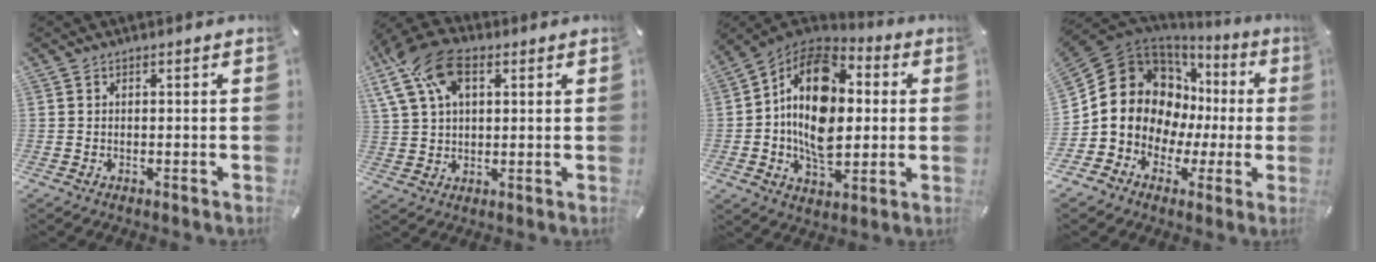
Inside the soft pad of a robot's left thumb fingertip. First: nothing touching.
{"total": 14.2, "force": [5.5, 8.8, 9.7], "torque": [-0.224, -0.001, 0.101]}
{"total": 18.6, "force": [0.9, 12.7, 13.5], "torque": [-0.252, -0.004, 0.009]}
{"total": 15.0, "force": [2.2, 13.6, 5.8], "torque": [-0.108, -0.030, 0.058]}